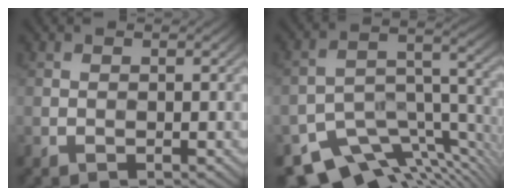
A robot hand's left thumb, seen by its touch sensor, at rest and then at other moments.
{"total": 12.1, "force": [-9.0, 5.1, 6.3], "torque": [-0.111, -0.022, -0.138]}